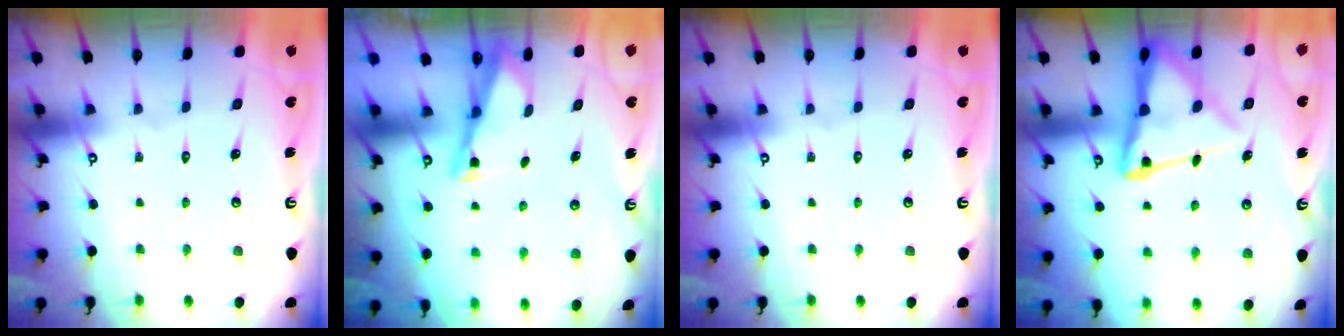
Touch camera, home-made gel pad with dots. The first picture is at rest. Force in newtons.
{"total": 3.0, "press": 2.9, "slide": 0.4}
{"total": 0.0}
{"total": 13.6, "press": 13.5, "slide": 1.4}